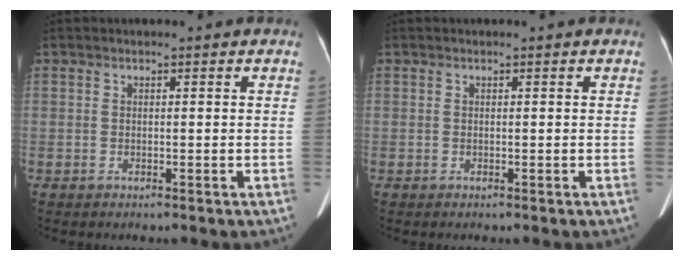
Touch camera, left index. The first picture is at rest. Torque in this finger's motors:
{"motor_torque": [0.00, 0.00, 0.00, 0.01]}